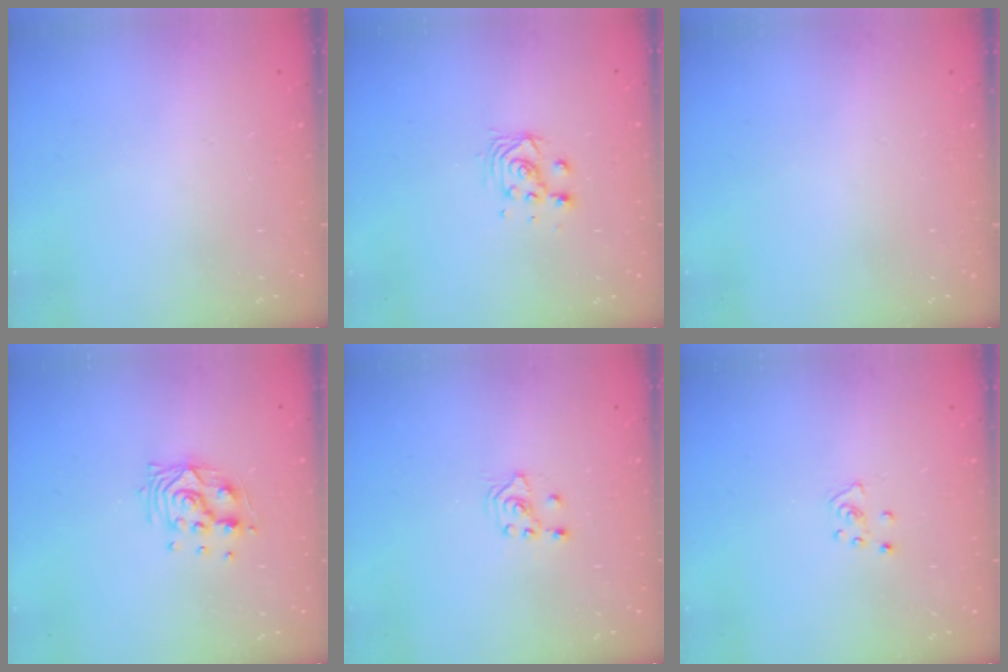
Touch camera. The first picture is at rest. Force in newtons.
{"total": 4.2, "press": 4.2, "slide": 0.3}
{"total": 0.0}
{"total": 9.5, "press": 9.5, "slide": 0.4}
{"total": 2.5, "press": 2.4, "slide": 0.9}
{"total": 3.3, "press": 3.3, "slide": 0.3}